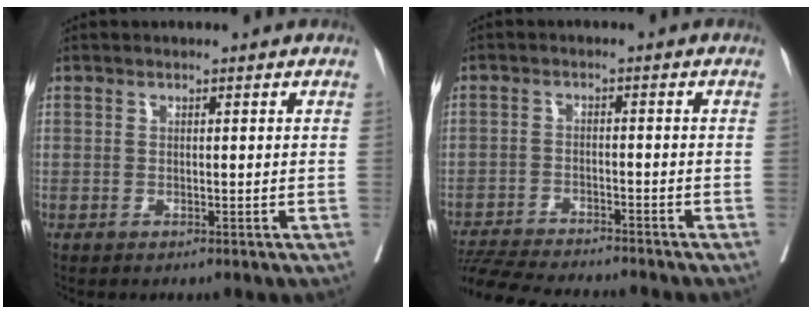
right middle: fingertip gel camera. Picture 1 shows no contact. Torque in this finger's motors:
{"motor_torque": [0.62, -0.74, 0.16, 0.04]}